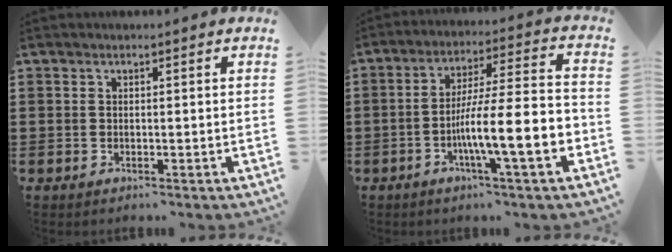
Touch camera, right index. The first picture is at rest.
{"total": 12.3, "force": [-4.0, 1.9, 11.5], "torque": [-0.189, -0.015, -0.075]}